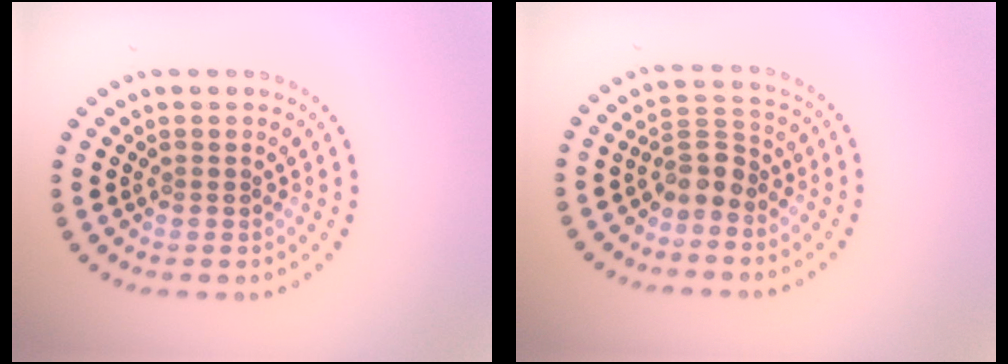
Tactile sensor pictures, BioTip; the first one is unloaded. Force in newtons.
{"total": 2.7, "press": 2.2, "slide": 1.6}